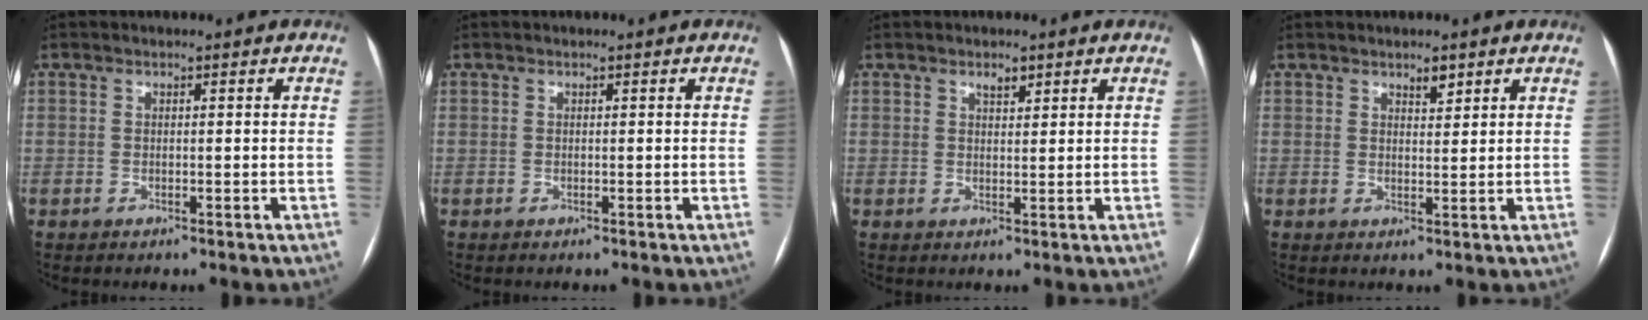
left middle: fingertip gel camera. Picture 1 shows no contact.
{"total": 0.0}
{"total": 1.7, "force": [1.2, 0.7, 1.0], "torque": [-0.015, 0.000, 0.019]}
{"total": 2.0, "force": [1.5, 0.7, 1.2], "torque": [-0.018, 0.000, 0.025]}